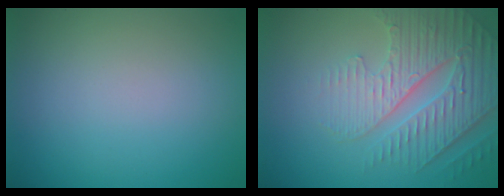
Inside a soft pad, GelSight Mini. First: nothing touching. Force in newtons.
{"total": 5.1, "press": 4.6, "slide": 2.3}